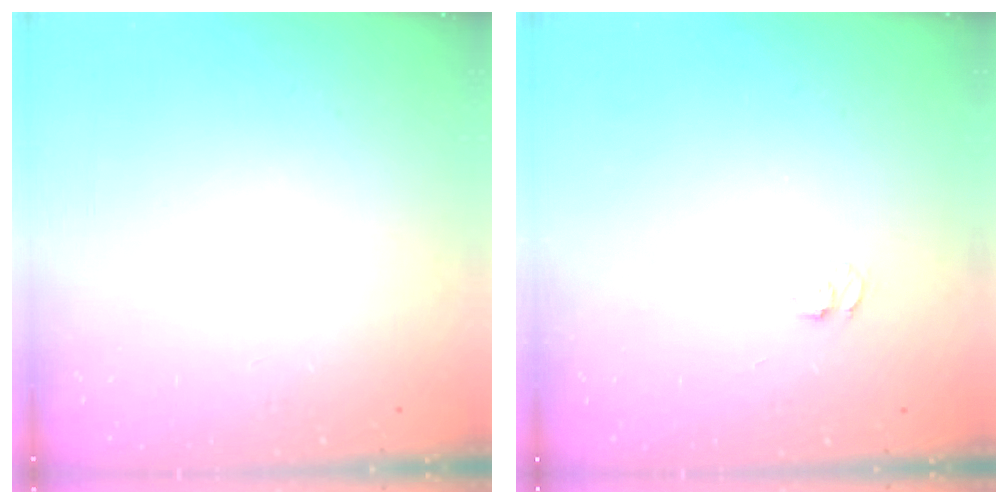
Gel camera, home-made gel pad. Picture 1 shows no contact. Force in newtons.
{"total": 4.9, "press": 4.9, "slide": 0.6}